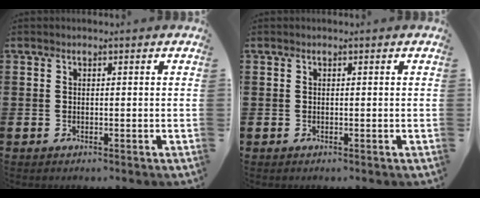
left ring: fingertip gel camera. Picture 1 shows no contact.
{"total": 0.0}